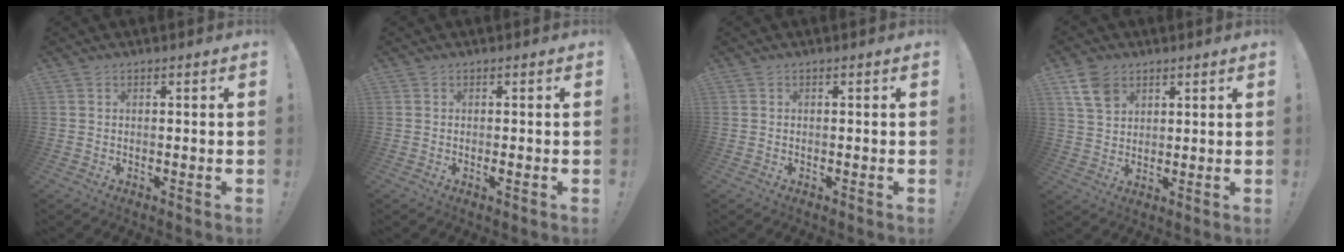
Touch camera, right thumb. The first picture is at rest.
{"total": 0.8, "force": [-0.2, 0.0, 0.8], "torque": [-0.018, -0.001, -0.003]}
{"total": 0.0}
{"total": 8.6, "force": [4.7, 6.0, 4.0], "torque": [-0.072, -0.012, 0.095]}